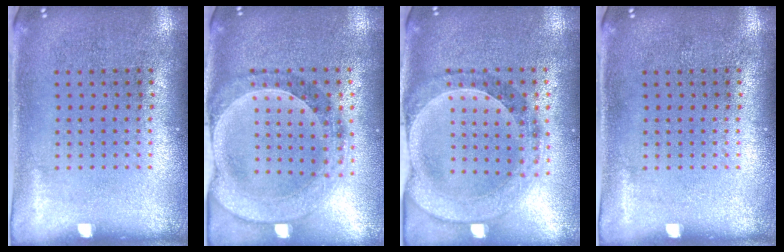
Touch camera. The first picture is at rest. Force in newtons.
{"total": 1.5, "press": 1.5, "slide": 0.3}
{"total": 0.9, "press": 0.9, "slide": 0.2}
{"total": 0.0}